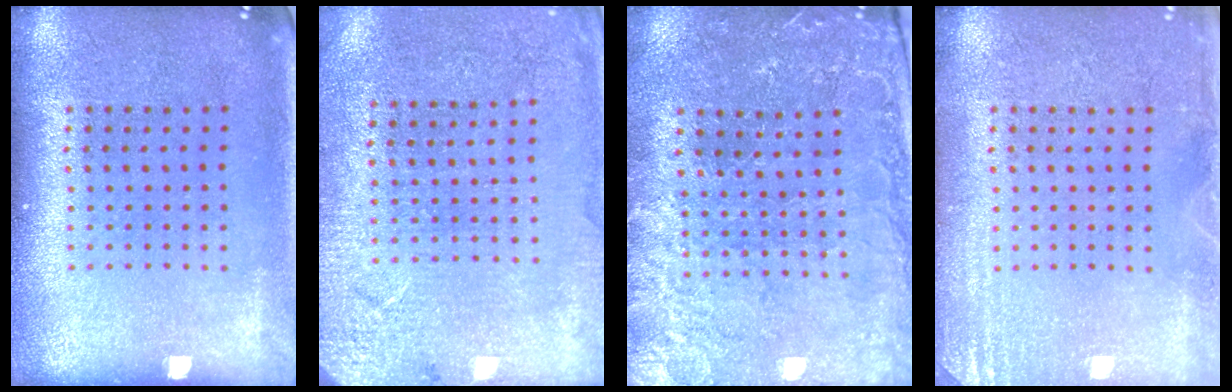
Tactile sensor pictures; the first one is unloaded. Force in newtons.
{"total": 2.7, "press": 2.7, "slide": 0.2}
{"total": 1.0, "press": 0.9, "slide": 0.3}
{"total": 2.2, "press": 2.1, "slide": 0.3}